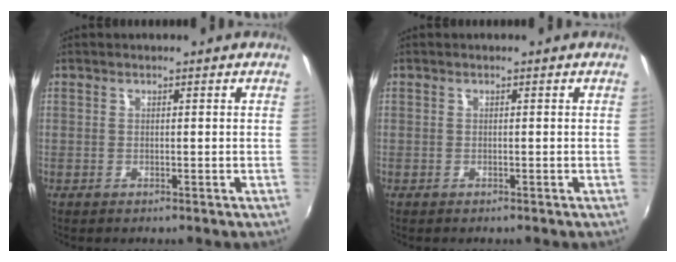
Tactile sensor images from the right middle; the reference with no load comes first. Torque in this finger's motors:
{"motor_torque": [0.03, -1.46, 0.04, 0.02]}